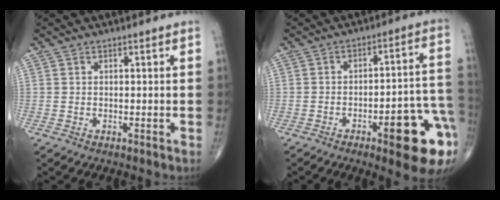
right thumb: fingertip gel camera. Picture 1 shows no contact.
{"total": 16.6, "force": [-7.0, 4.1, 14.5], "torque": [-0.130, 0.042, -0.081]}